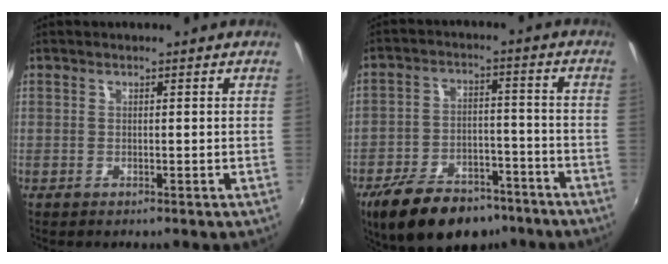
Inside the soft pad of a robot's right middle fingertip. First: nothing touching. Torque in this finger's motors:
{"motor_torque": [1.16, -0.98, 0.53, 0.21]}